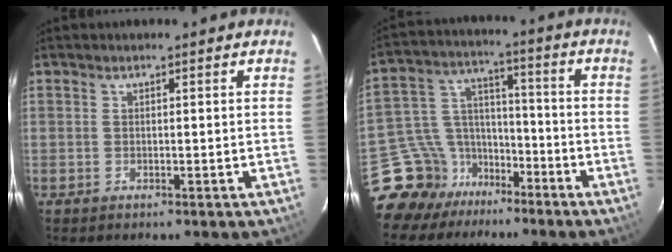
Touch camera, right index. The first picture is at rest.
{"total": 12.2, "force": [-9.3, 7.8, 0.9], "torque": [-0.039, 0.061, -0.164]}